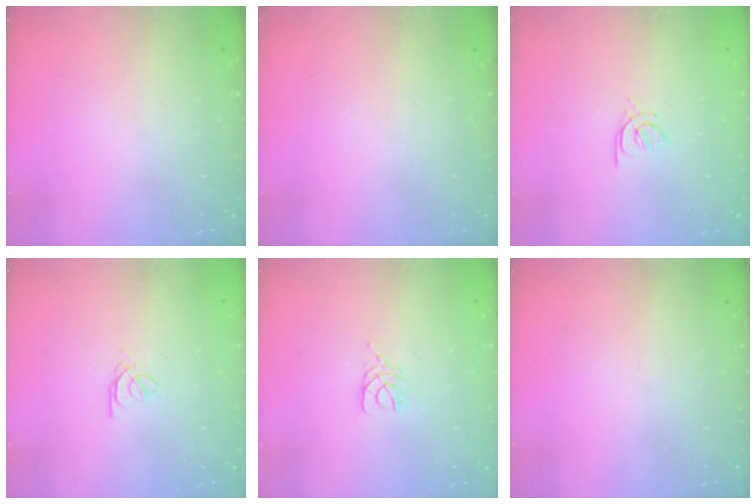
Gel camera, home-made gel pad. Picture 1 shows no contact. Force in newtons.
{"total": 0.0}
{"total": 2.8, "press": 2.7, "slide": 0.8}
{"total": 0.7, "press": 0.6, "slide": 0.4}
{"total": 3.0, "press": 3.0, "slide": 0.5}
{"total": 0.0}